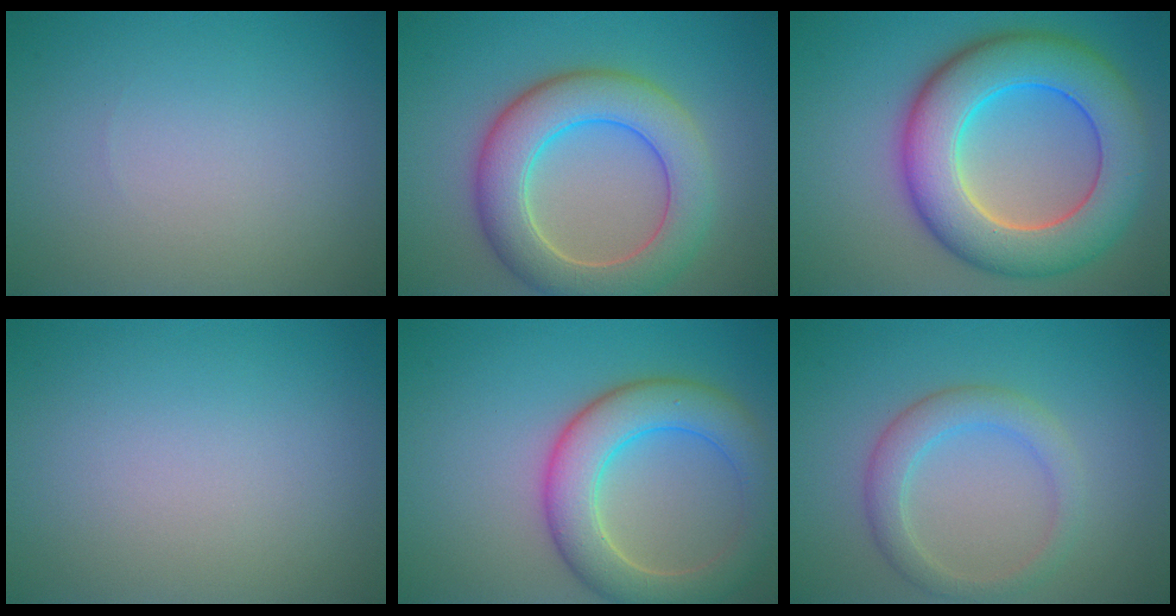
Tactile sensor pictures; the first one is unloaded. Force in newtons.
{"total": 7.8, "press": 7.8, "slide": 0.7}
{"total": 10.7, "press": 10.7, "slide": 0.4}
{"total": 0.0}
{"total": 6.9, "press": 6.8, "slide": 0.7}
{"total": 3.1, "press": 3.1, "slide": 0.2}